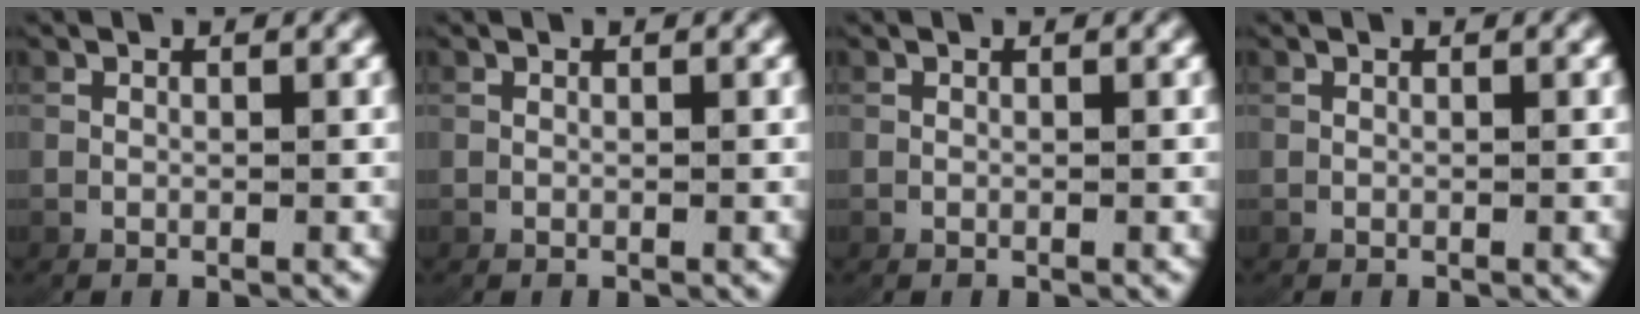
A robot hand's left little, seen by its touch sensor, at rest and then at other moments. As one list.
[{"total": 0.0}, {"total": 0.0}, {"total": 0.0}]